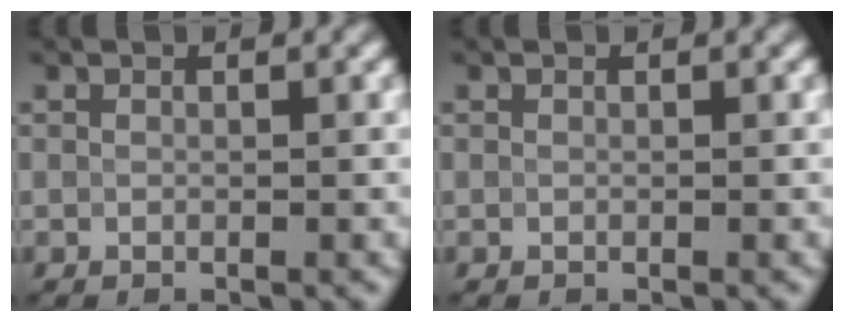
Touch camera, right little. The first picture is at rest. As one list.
[{"total": 0.0}]